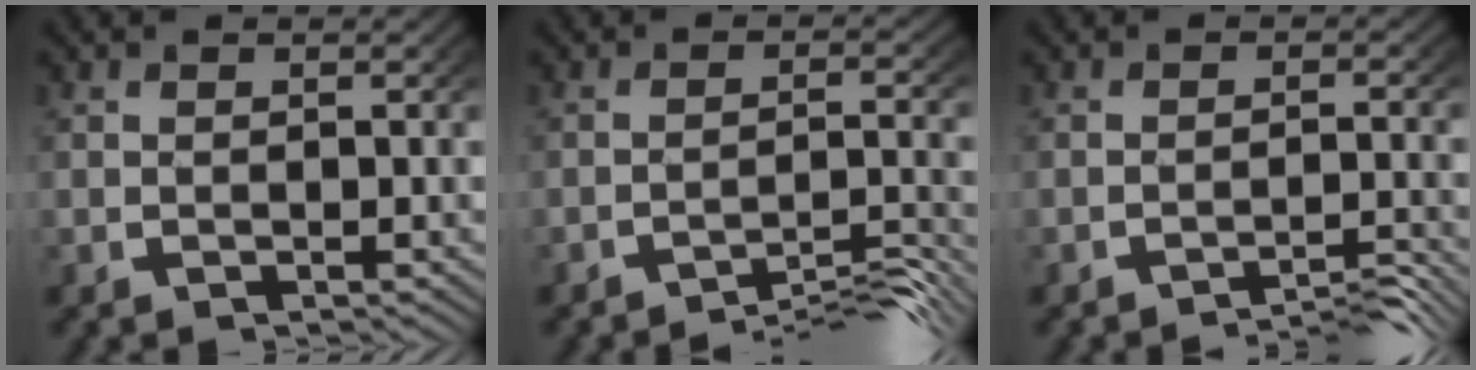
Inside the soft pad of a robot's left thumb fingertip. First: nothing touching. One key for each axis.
{"total": 5.9, "fx": -4.5, "fy": 1.6, "fz": 3.4, "tx": -0.041, "ty": -0.010, "tz": -0.069}
{"total": 3.7, "fx": -3.2, "fy": 0.6, "fz": 1.9, "tx": -0.022, "ty": -0.004, "tz": -0.050}